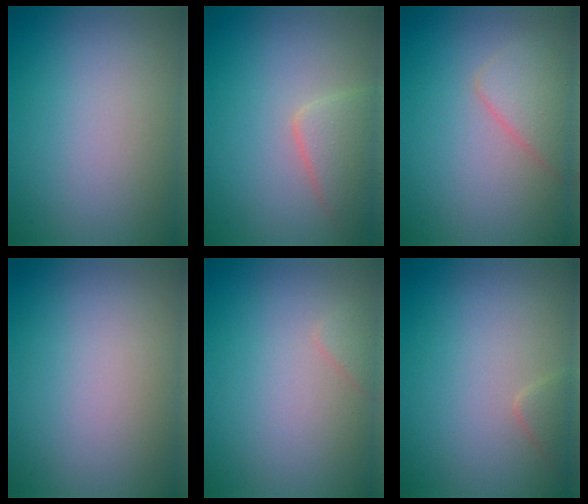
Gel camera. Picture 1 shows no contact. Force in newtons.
{"total": 2.5, "press": 2.5, "slide": 0.2}
{"total": 2.6, "press": 2.6, "slide": 0.1}
{"total": 0.0}
{"total": 0.9, "press": 0.9, "slide": 0.1}
{"total": 1.0, "press": 1.0, "slide": 0.1}